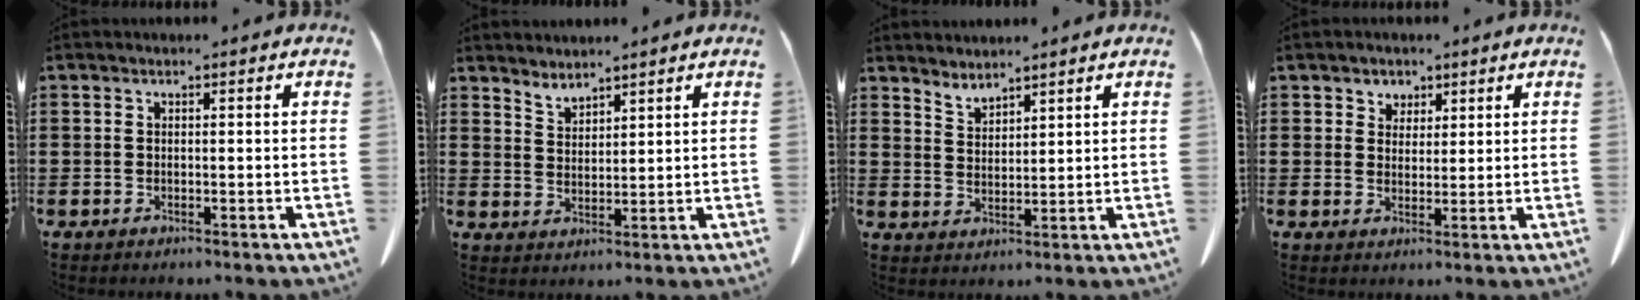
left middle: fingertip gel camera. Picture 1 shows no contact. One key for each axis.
{"total": 2.8, "fx": 2.8, "fy": 0.1, "fz": -0.1, "tx": -0.006, "ty": -0.012, "tz": 0.055}
{"total": 2.9, "fx": 2.9, "fy": 0.1, "fz": -0.1, "tx": -0.007, "ty": -0.012, "tz": 0.057}
{"total": 2.8, "fx": 2.0, "fy": 2.0, "fz": 0.1, "tx": -0.006, "ty": 0.004, "tz": 0.037}